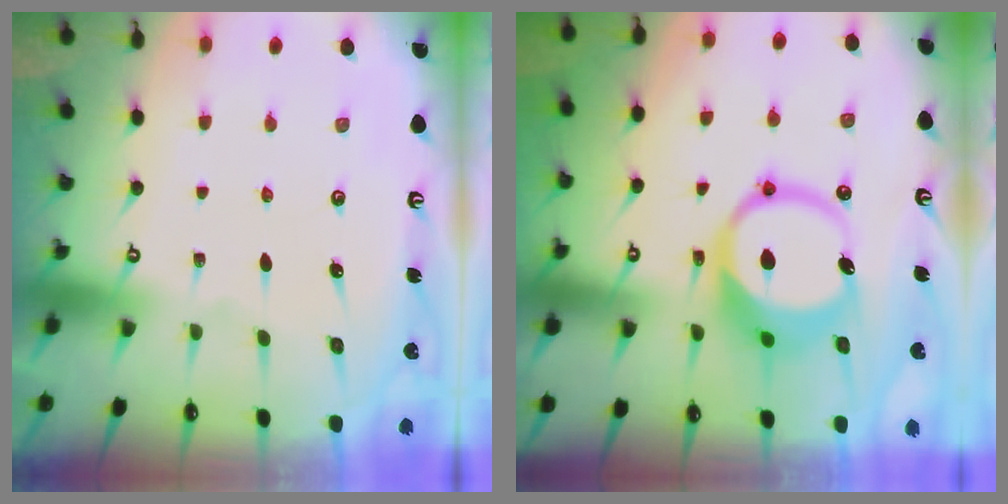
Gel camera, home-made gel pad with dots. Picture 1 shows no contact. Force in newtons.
{"total": 12.6, "press": 12.4, "slide": 2.3}